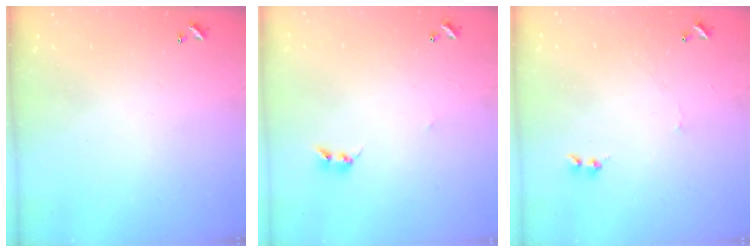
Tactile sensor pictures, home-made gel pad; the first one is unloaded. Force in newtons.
{"total": 2.7, "press": 2.7, "slide": 0.3}
{"total": 1.5, "press": 1.4, "slide": 0.6}